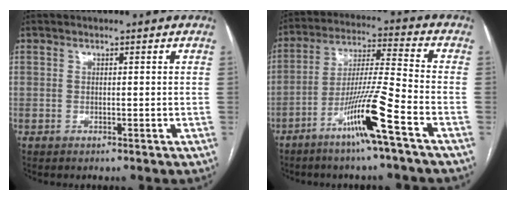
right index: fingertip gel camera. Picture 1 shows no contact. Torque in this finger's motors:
{"motor_torque": [1.50, -0.64, 0.52, 0.17]}